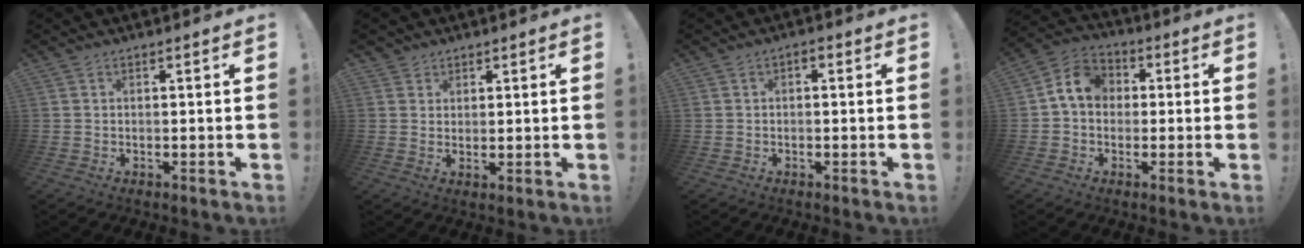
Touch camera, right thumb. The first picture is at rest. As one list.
[{"total": 2.7, "force": [2.1, 1.6, 0.2], "torque": [-0.003, -0.011, 0.039]}, {"total": 1.5, "force": [-0.9, 0.8, 0.8], "torque": [-0.015, 0.007, -0.018]}, {"total": 9.0, "force": [1.1, 7.5, 4.8], "torque": [-0.069, 0.019, 0.027]}]